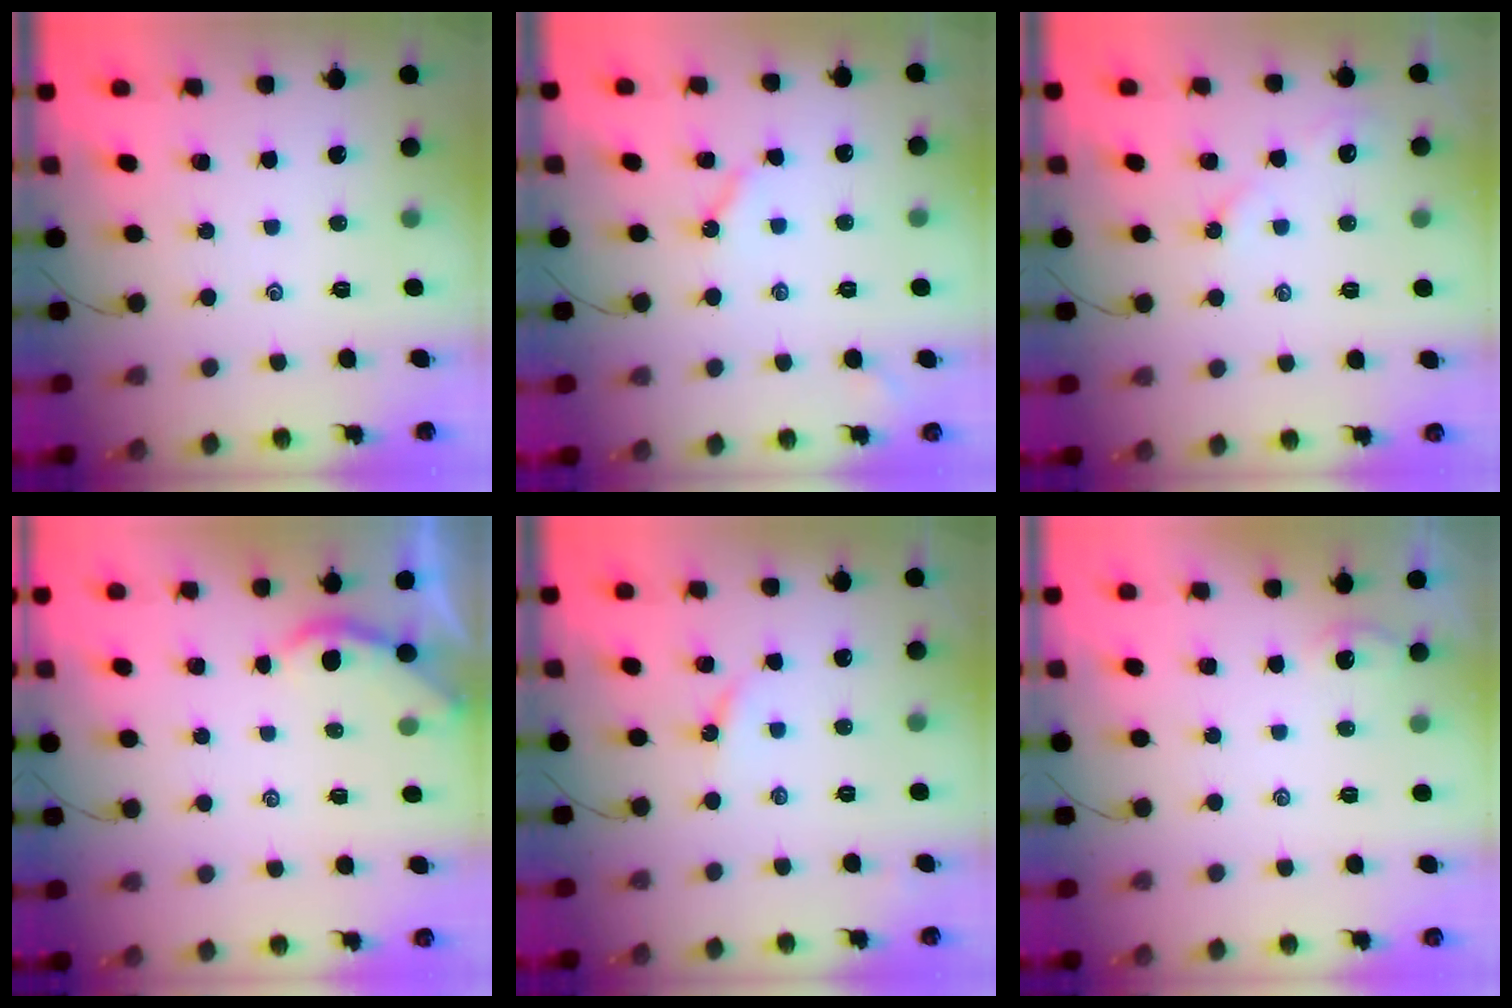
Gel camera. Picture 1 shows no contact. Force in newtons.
{"total": 4.4, "press": 4.3, "slide": 0.5}
{"total": 2.4, "press": 2.4, "slide": 0.6}
{"total": 1.9, "press": 1.9, "slide": 0.4}
{"total": 2.8, "press": 2.7, "slide": 0.4}
{"total": 0.8, "press": 0.8, "slide": 0.2}